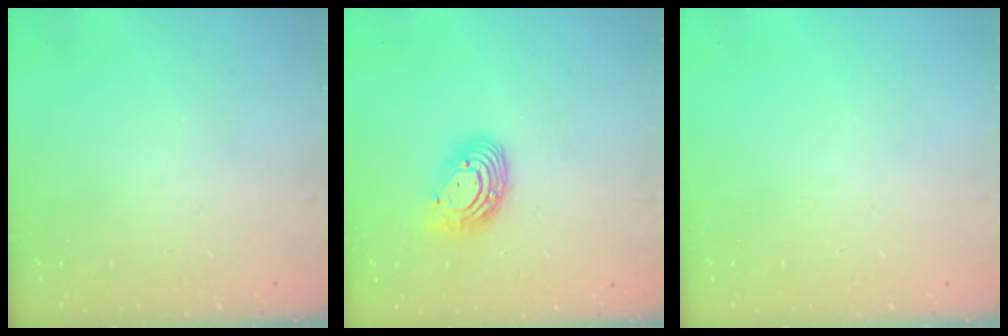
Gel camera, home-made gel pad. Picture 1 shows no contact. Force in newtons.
{"total": 11.1, "press": 11.0, "slide": 1.1}
{"total": 0.0}